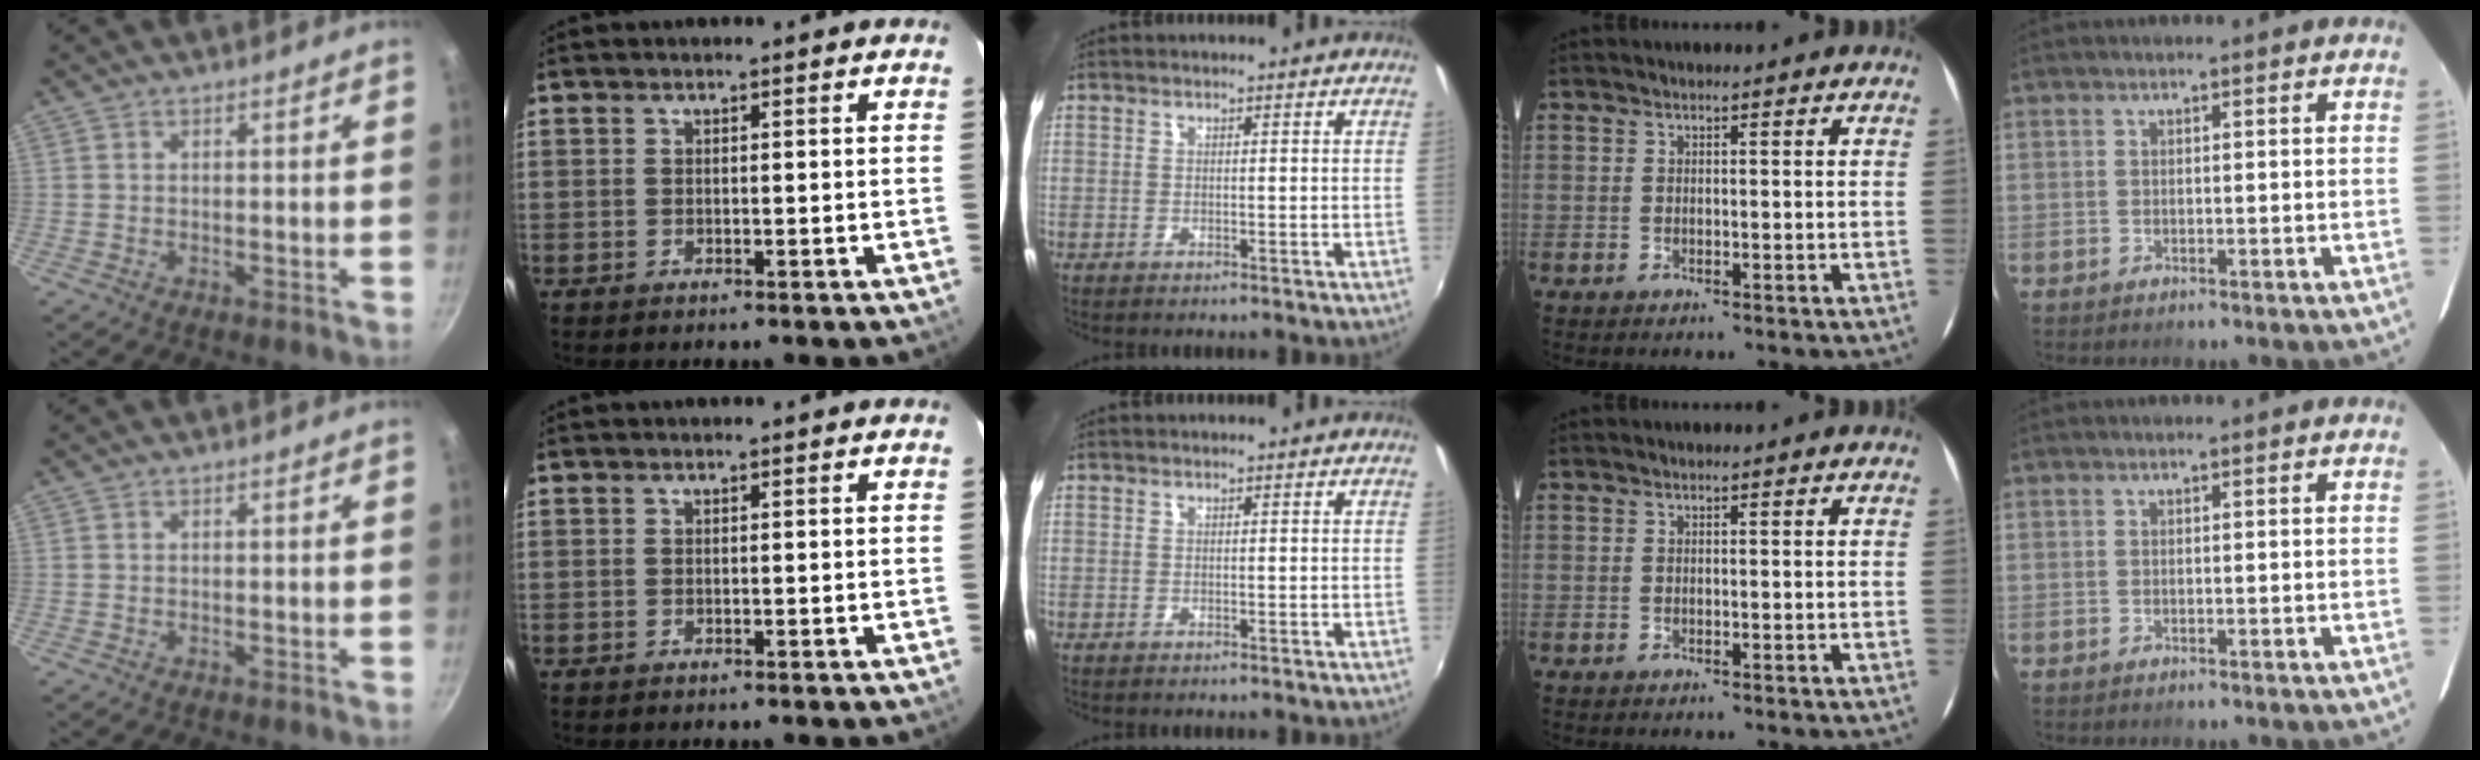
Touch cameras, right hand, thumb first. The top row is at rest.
{}